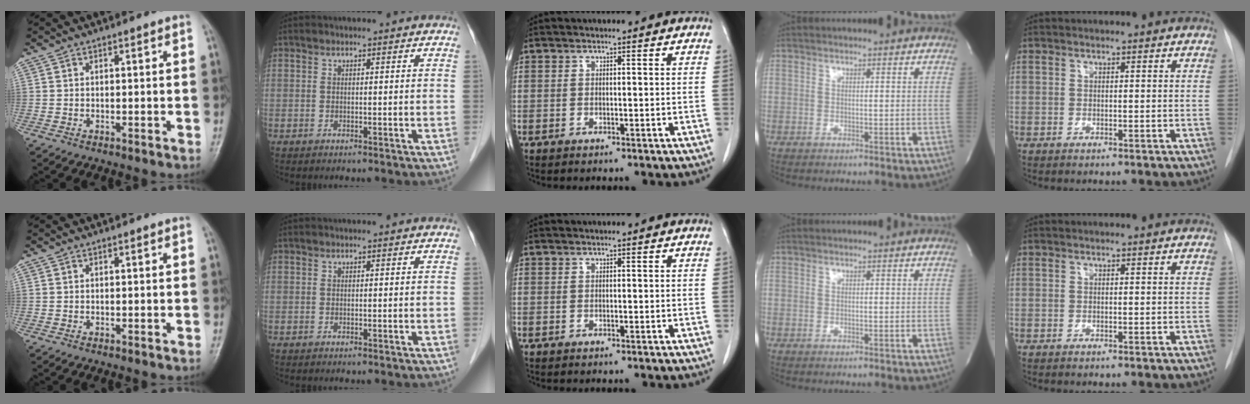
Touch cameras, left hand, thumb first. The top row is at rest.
{}